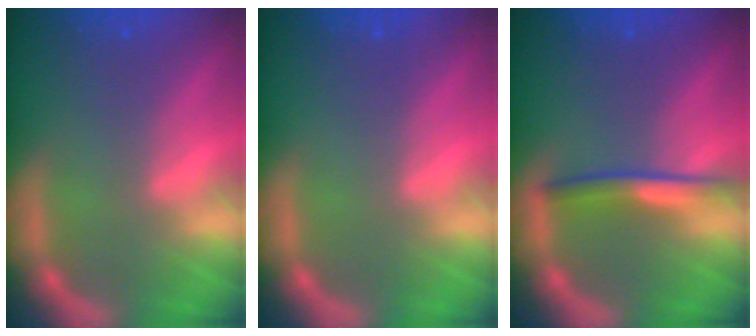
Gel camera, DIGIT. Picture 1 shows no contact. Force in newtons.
{"total": 0.0}
{"total": 3.0}